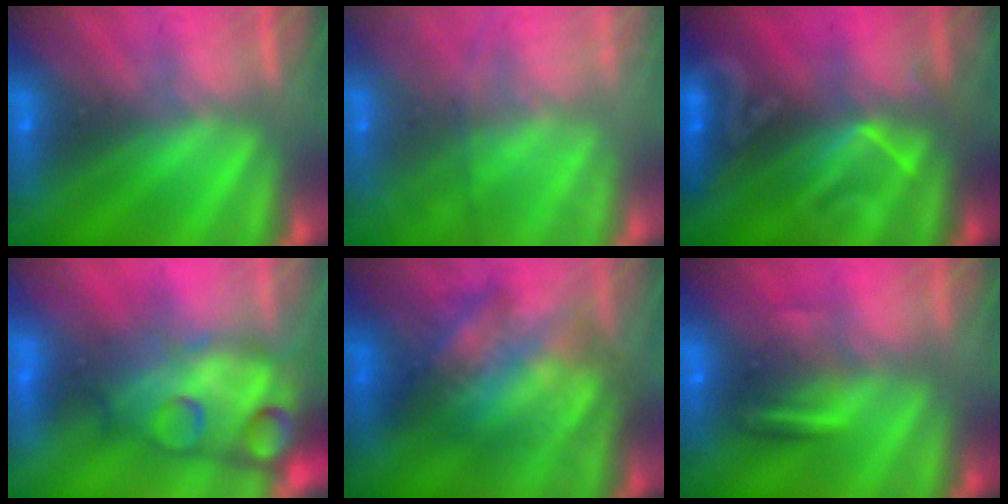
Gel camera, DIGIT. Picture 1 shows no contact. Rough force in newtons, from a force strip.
{"total": 7.5}
{"total": 2.6}
{"total": 7.7}
{"total": 3.7}
{"total": 6.4}